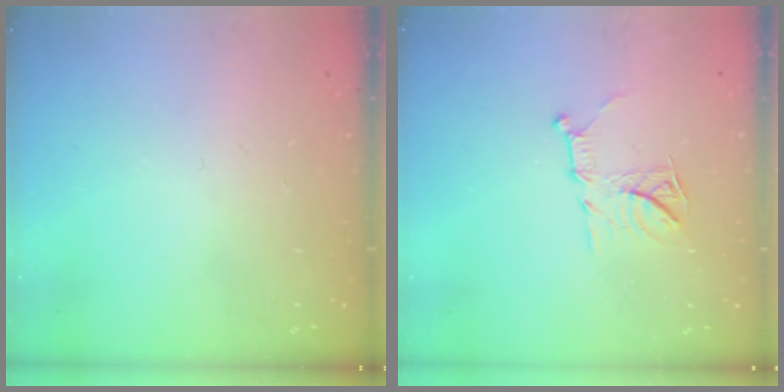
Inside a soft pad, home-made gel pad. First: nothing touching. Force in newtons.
{"total": 10.6, "press": 10.6, "slide": 0.8}